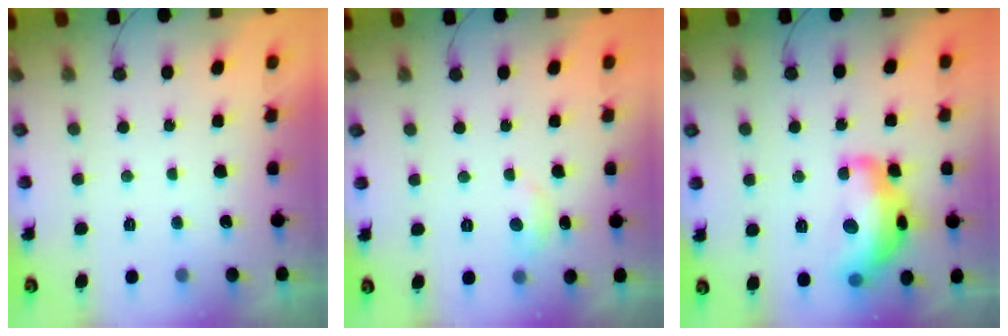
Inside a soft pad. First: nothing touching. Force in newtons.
{"total": 3.8, "press": 3.8, "slide": 0.5}
{"total": 16.3, "press": 16.3, "slide": 0.9}